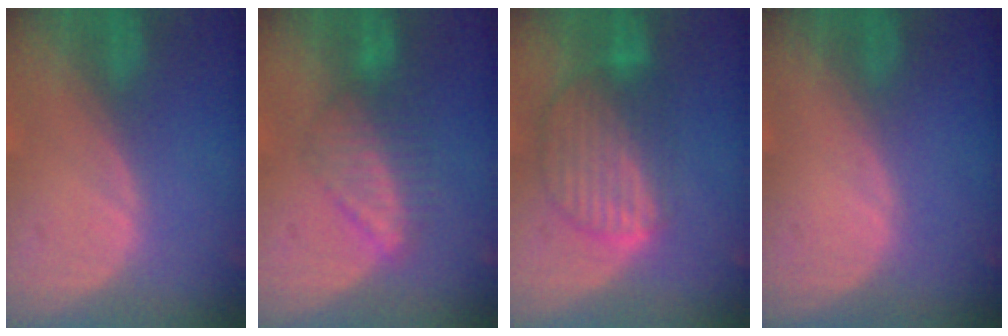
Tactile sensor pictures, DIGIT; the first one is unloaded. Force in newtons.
{"total": 6.3, "press": 6.1, "slide": 1.4}
{"total": 8.8, "press": 7.8, "slide": 4.2}
{"total": 0.0}